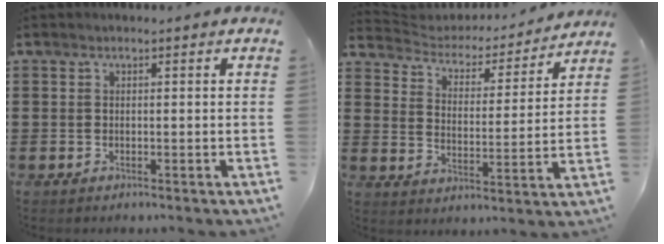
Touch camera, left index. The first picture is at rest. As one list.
[{"total": 3.2, "force": [3.0, 1.0, 0.3], "torque": [-0.029, -0.023, 0.044]}]